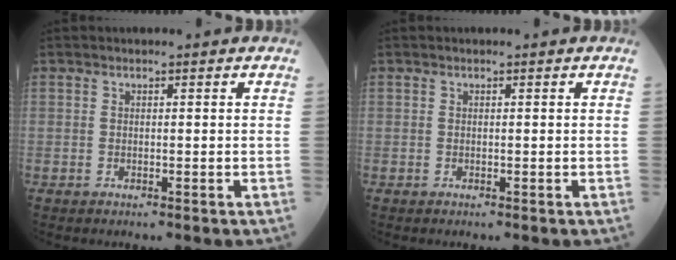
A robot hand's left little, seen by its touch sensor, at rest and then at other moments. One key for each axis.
{"total": 0.0}